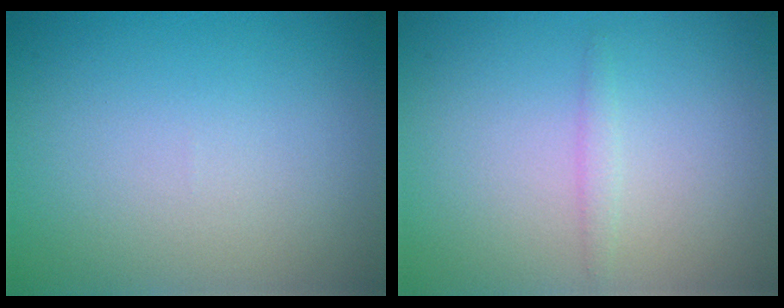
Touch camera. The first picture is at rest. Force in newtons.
{"total": 0.9, "press": 0.9, "slide": 0.0}